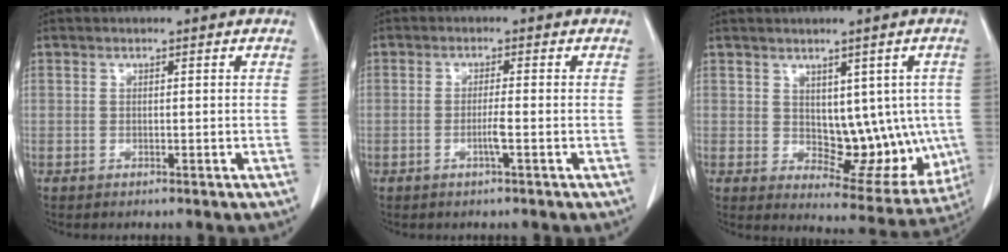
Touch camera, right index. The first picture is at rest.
{"total": 2.1, "force": [-0.7, -0.3, 1.9], "torque": [-0.035, -0.001, -0.012]}
{"total": 11.4, "force": [0.5, 6.5, 9.3], "torque": [-0.096, 0.003, 0.033]}